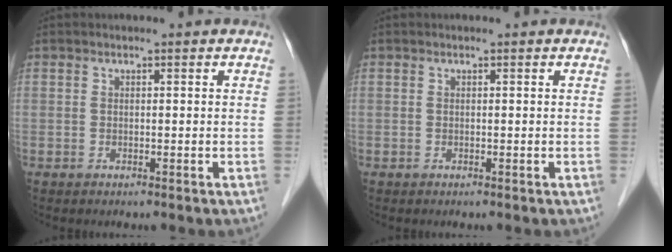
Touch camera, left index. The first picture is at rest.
{"total": 0.0}